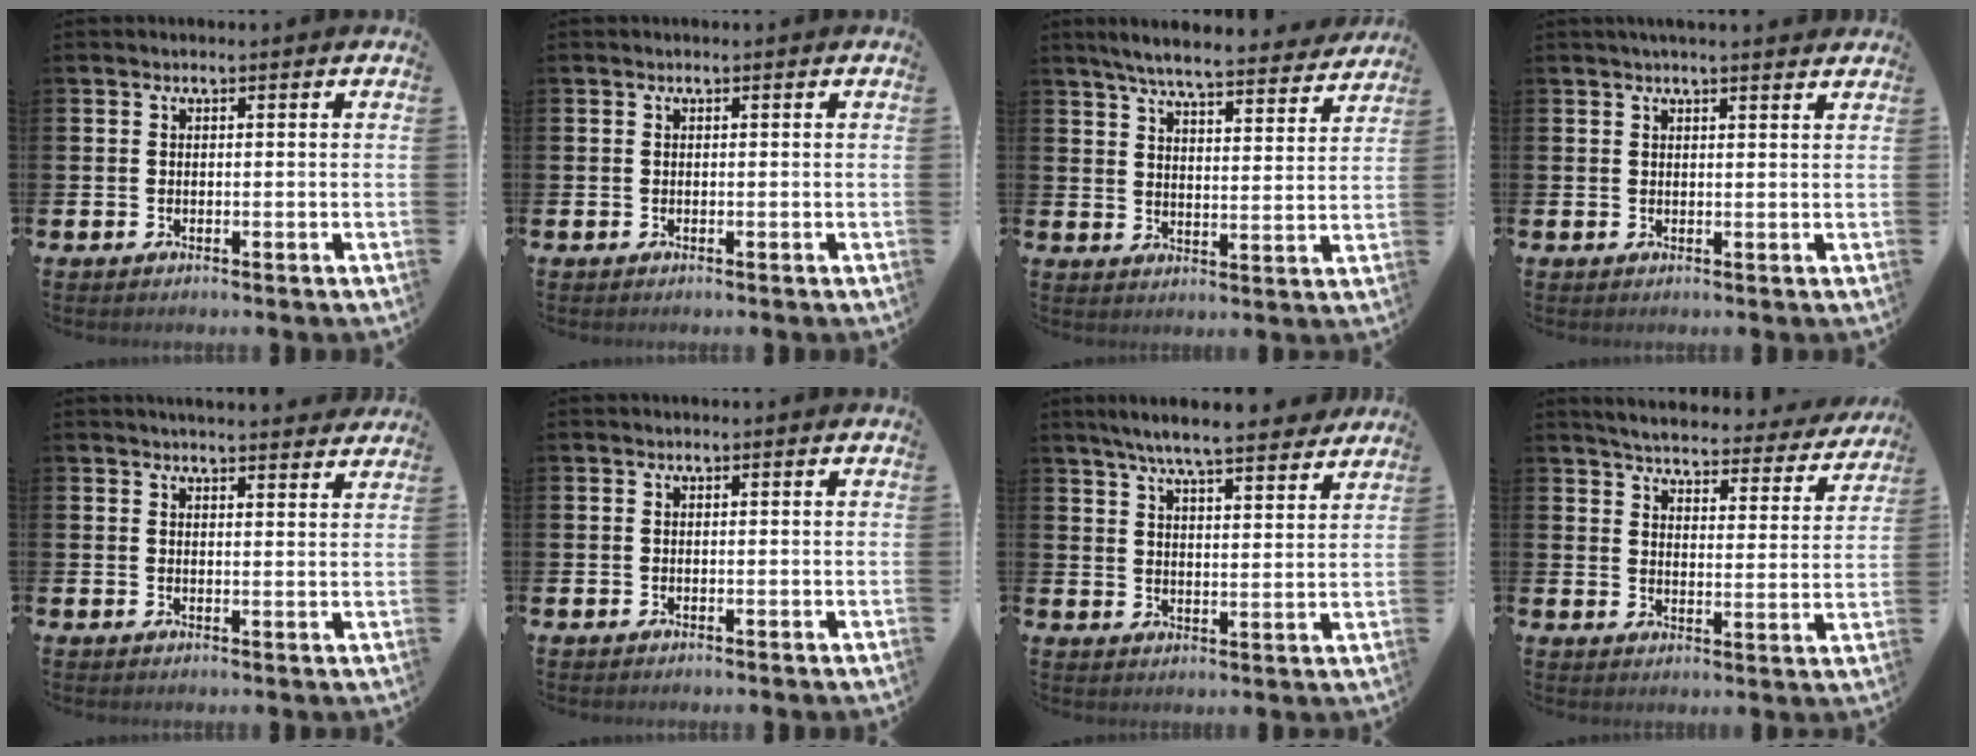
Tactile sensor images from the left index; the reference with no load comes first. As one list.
[{"total": 0.0}, {"total": 6.6, "force": [6.2, 0.4, 2.1], "torque": [-0.054, -0.044, 0.105]}, {"total": 2.2, "force": [2.1, -0.1, 0.6], "torque": [-0.006, -0.008, 0.037]}, {"total": 3.3, "force": [3.3, 0.1, 0.2], "torque": [-0.004, -0.019, 0.059]}, {"total": 0.0}, {"total": 7.4, "force": [7.0, 0.6, 2.5], "torque": [-0.061, -0.037, 0.123]}, {"total": 4.6, "force": [4.4, 0.6, 1.1], "torque": [-0.039, -0.033, 0.070]}]